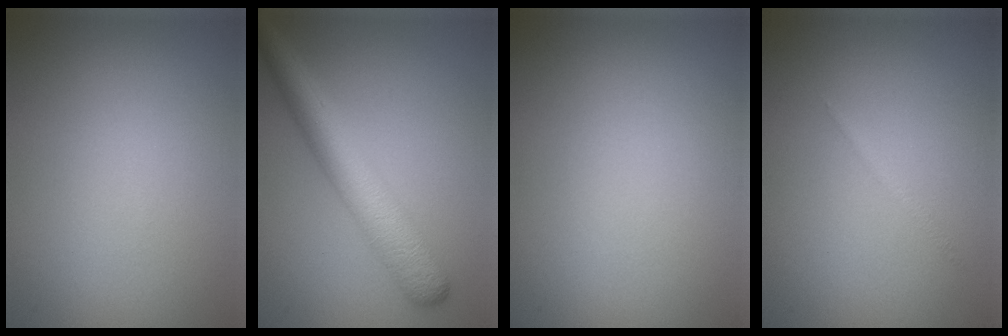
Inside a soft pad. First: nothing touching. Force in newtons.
{"total": 5.5, "press": 5.5, "slide": 0.1}
{"total": 0.0}
{"total": 0.6, "press": 0.6, "slide": 0.0}